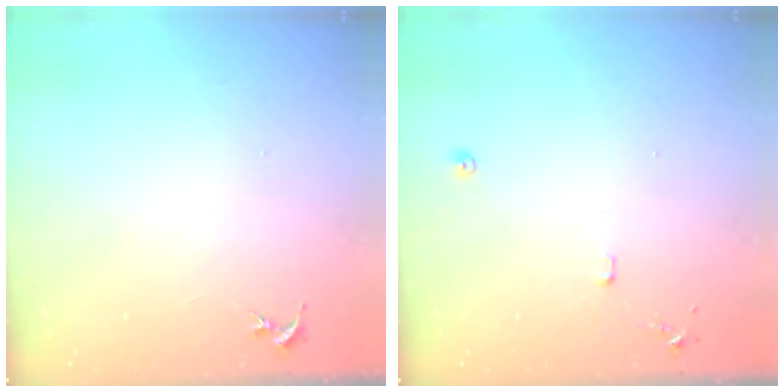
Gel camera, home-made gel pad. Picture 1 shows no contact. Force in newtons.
{"total": 7.4, "press": 7.4, "slide": 0.8}